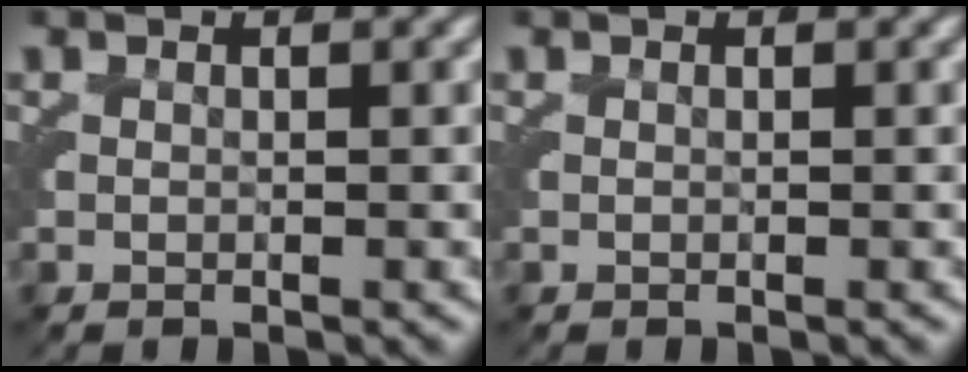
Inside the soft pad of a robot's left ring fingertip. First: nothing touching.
{"total": 0.0}